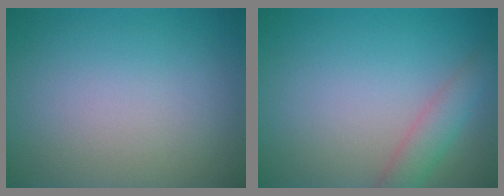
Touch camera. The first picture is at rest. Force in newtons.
{"total": 2.8, "press": 2.8, "slide": 0.2}